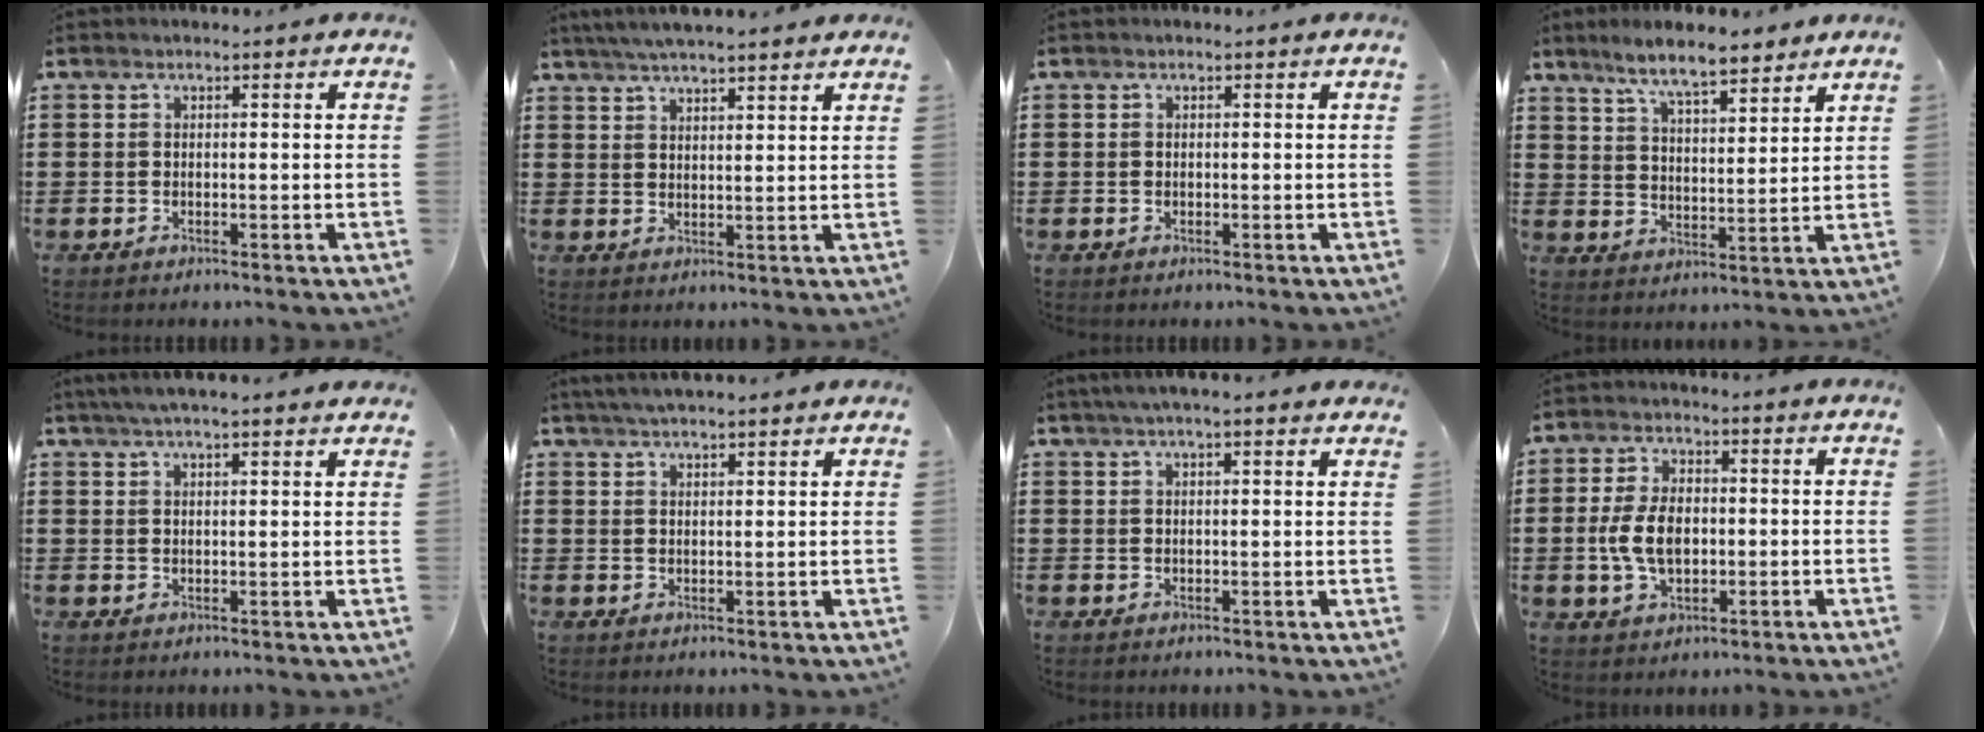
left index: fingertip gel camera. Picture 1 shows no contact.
{"total": 3.8, "force": [3.5, -0.1, 1.4], "torque": [-0.037, -0.008, 0.062]}
{"total": 0.0}
{"total": 6.8, "force": [6.0, 1.0, 3.0], "torque": [-0.080, -0.019, 0.107]}
{"total": 3.4, "force": [3.1, -0.1, 1.4], "torque": [-0.036, -0.003, 0.056]}
{"total": 3.0, "force": [2.8, 0.0, 0.9], "torque": [-0.025, -0.002, 0.053]}
{"total": 2.7, "force": [2.3, 0.0, 1.4], "torque": [-0.033, 0.001, 0.042]}
{"total": 7.0, "force": [-0.3, 4.2, 5.5], "torque": [-0.127, 0.006, -0.012]}